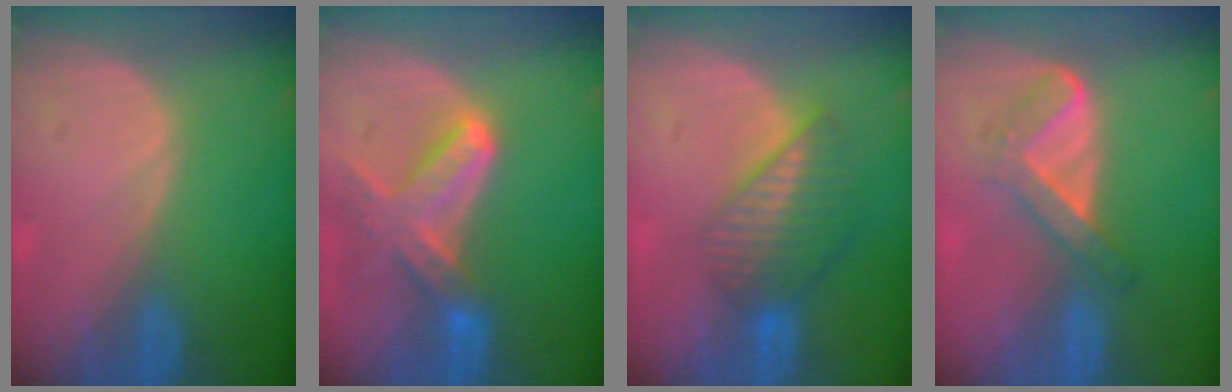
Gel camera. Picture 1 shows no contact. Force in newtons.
{"total": 7.4, "press": 6.7, "slide": 3.2}
{"total": 6.8, "press": 5.9, "slide": 3.4}
{"total": 5.7, "press": 4.8, "slide": 3.1}